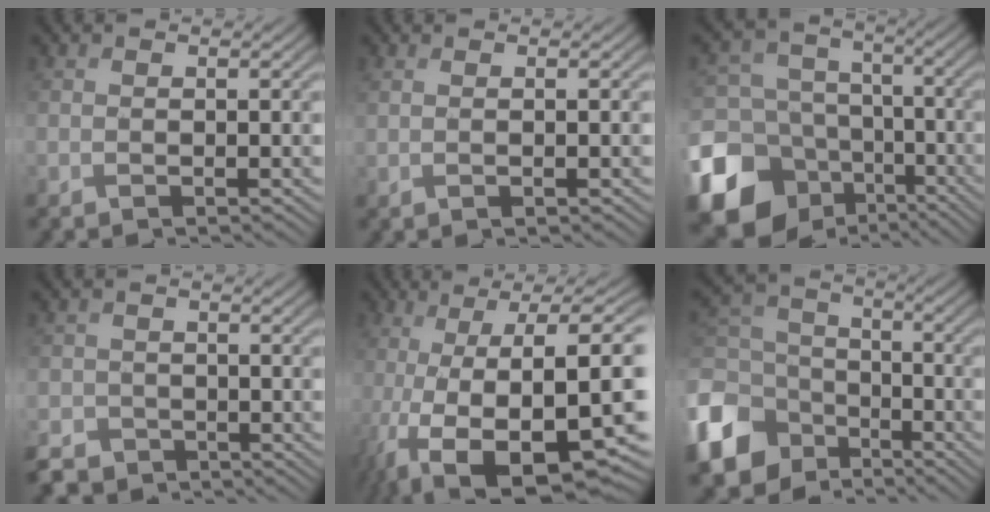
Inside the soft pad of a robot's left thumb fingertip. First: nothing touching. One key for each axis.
{"total": 1.6, "fx": 0.4, "fy": 0.3, "fz": 1.5, "tx": -0.024, "ty": 0.002, "tz": 0.003}
{"total": 18.2, "fx": -8.0, "fy": 15.0, "fz": 6.5, "tx": -0.229, "ty": -0.052, "tz": -0.127}
{"total": 3.9, "fx": -3.3, "fy": 2.2, "fz": 0.3, "tx": -0.008, "ty": -0.006, "tz": -0.065}
{"total": 16.7, "fx": -5.7, "fy": 5.1, "fz": 14.9, "tx": -0.233, "ty": -0.012, "tz": -0.081}
{"total": 13.5, "fx": -7.0, "fy": 10.0, "fz": 5.7, "tx": -0.195, "ty": -0.028, "tz": -0.137}